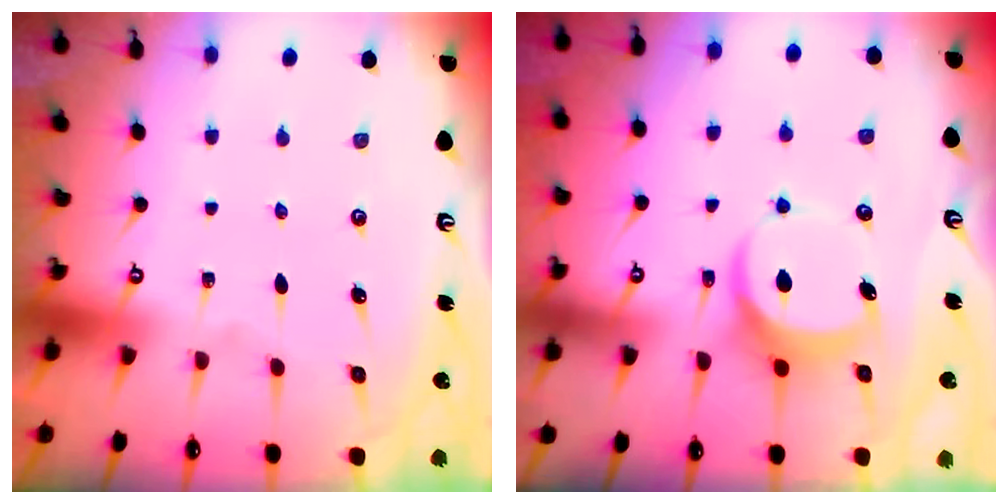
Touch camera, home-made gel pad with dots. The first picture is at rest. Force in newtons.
{"total": 7.2, "press": 7.2, "slide": 0.5}